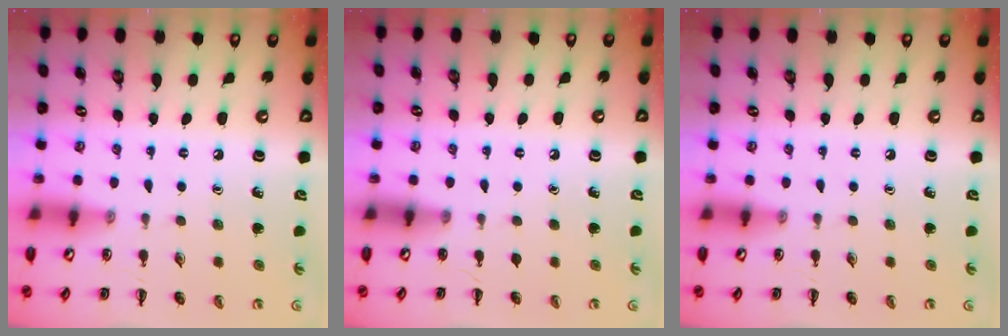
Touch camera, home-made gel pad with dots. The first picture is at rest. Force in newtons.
{"total": 0.0}
{"total": 0.0}